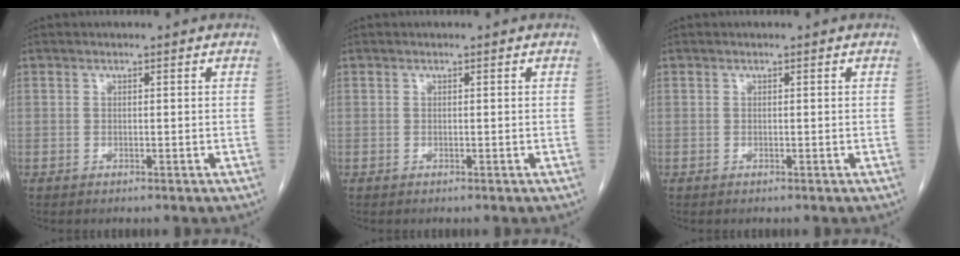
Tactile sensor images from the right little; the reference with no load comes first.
{"total": 0.0}
{"total": 0.0}